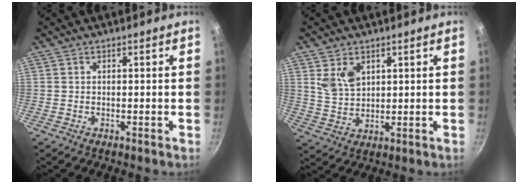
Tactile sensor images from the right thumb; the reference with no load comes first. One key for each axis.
{"total": 6.2, "fx": 2.6, "fy": 4.1, "fz": 3.9, "tx": -0.058, "ty": -0.018, "tz": 0.058}